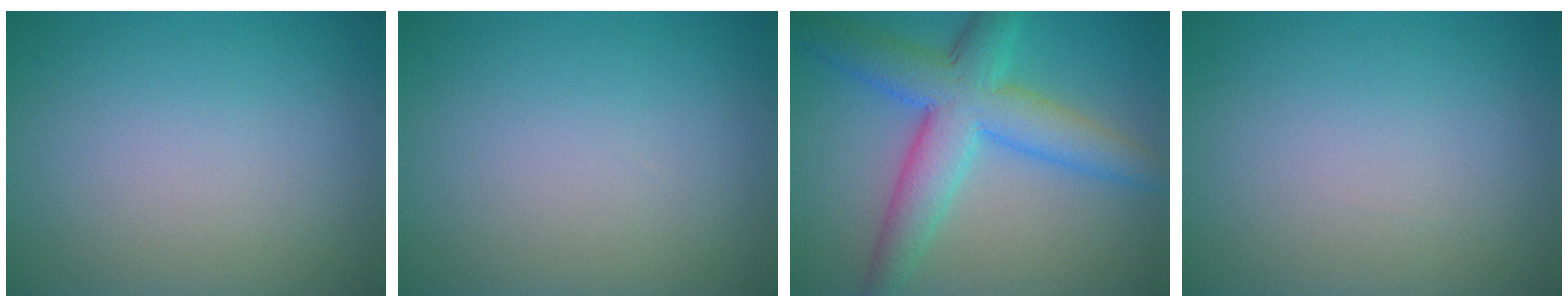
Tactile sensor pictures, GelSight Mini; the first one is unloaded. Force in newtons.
{"total": 0.0}
{"total": 7.6, "press": 7.6, "slide": 0.1}
{"total": 0.0}